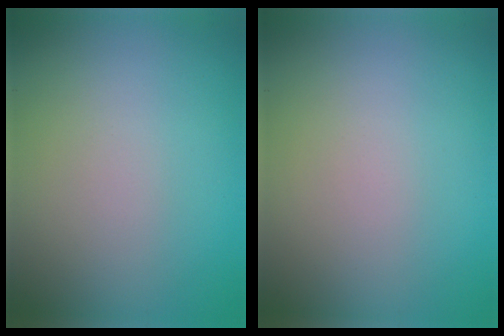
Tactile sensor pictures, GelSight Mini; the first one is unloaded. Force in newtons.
{"total": 0.0}